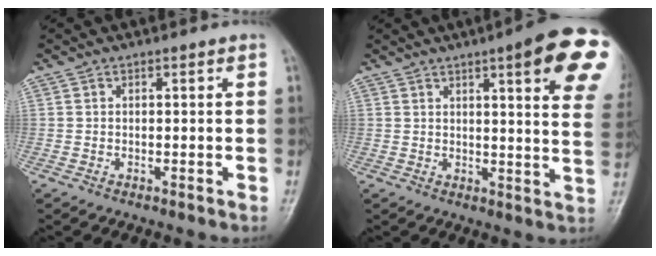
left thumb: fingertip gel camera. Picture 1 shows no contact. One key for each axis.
{"total": 17.8, "fx": 8.3, "fy": 3.7, "fz": 15.3, "tx": -0.171, "ty": -0.025, "tz": 0.091}